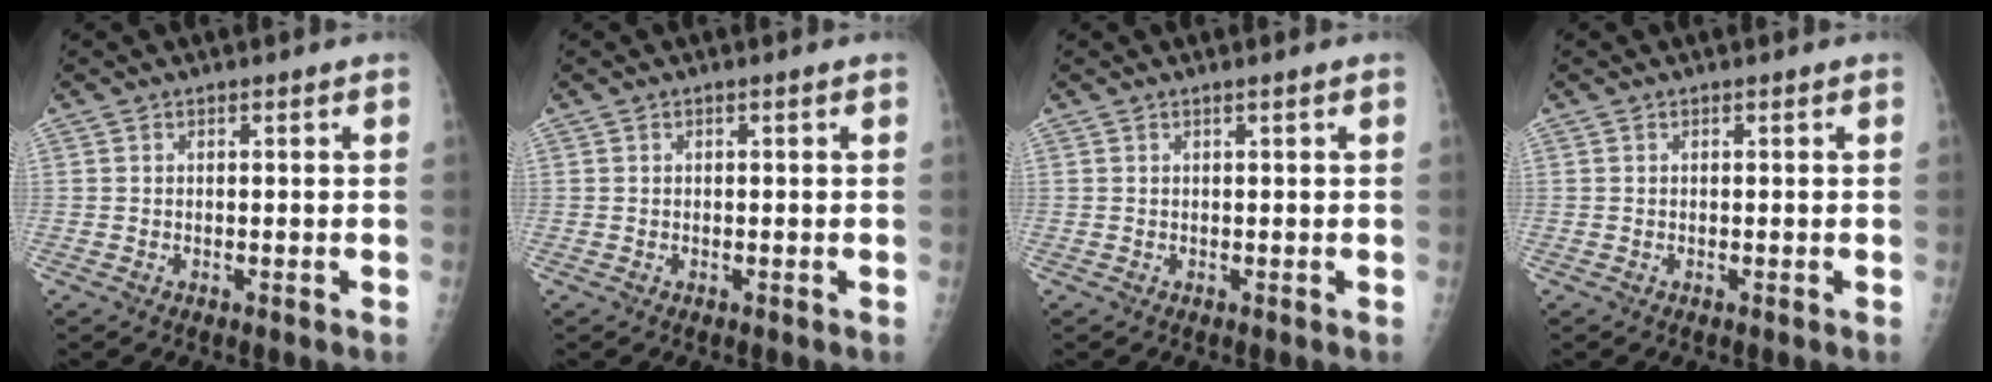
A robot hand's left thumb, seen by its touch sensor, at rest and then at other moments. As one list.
[{"total": 0.0}, {"total": 0.0}, {"total": 0.0}]